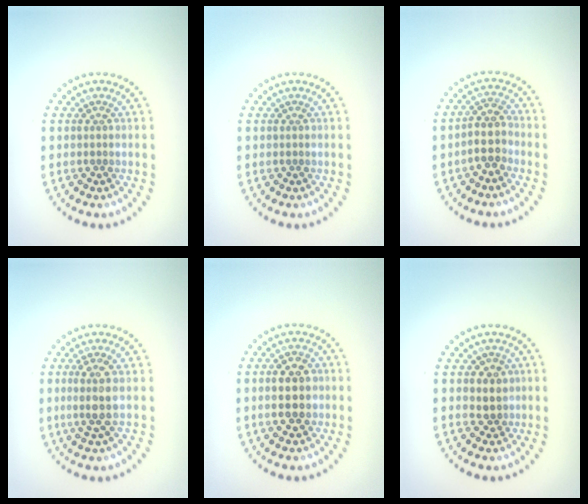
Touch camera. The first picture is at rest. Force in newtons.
{"total": 0.0}
{"total": 2.7, "press": 2.3, "slide": 1.4}
{"total": 2.4, "press": 2.2, "slide": 1.1}
{"total": 4.4, "press": 4.4, "slide": 0.1}
{"total": 2.5, "press": 2.3, "slide": 1.0}